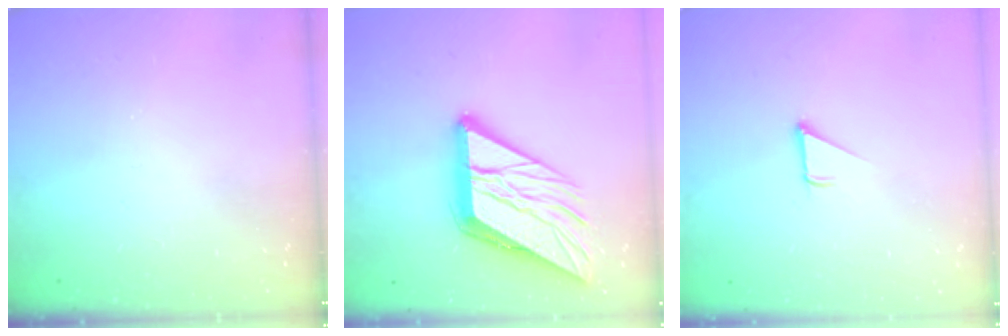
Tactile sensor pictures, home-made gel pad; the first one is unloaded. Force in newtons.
{"total": 17.6, "press": 17.4, "slide": 2.1}
{"total": 1.9, "press": 1.9, "slide": 0.1}